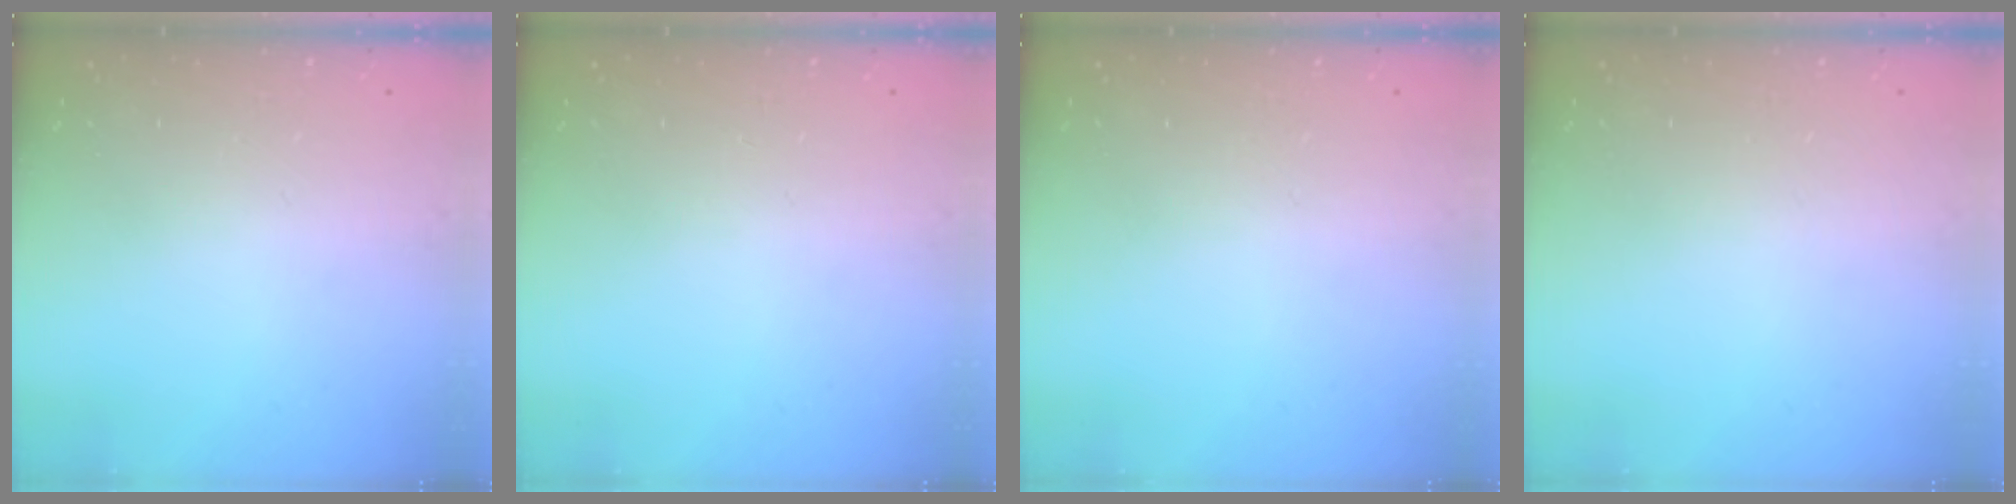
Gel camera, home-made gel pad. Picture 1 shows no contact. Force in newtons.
{"total": 0.0}
{"total": 0.0}
{"total": 0.0}